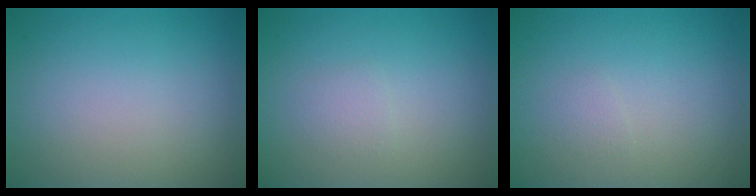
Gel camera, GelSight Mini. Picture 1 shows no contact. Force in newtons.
{"total": 1.1, "press": 1.0, "slide": 0.1}
{"total": 0.6, "press": 0.6, "slide": 0.1}